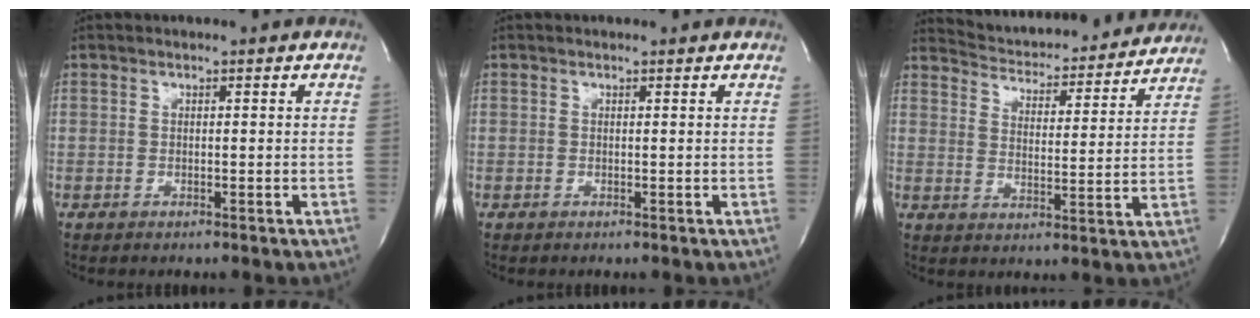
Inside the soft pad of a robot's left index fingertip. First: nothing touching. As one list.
[{"total": 0.6, "force": [0.5, 0.3, 0.0], "torque": [-0.011, 0.003, -0.001]}, {"total": 19.5, "force": [18.6, 3.6, 4.4], "torque": [-0.062, -0.016, 0.245]}]